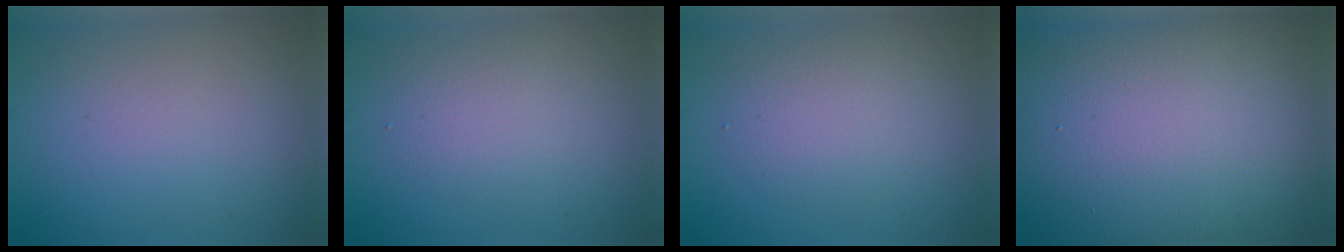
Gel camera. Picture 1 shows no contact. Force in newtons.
{"total": 2.2, "press": 2.2, "slide": 0.2}
{"total": 2.9, "press": 2.9, "slide": 0.3}
{"total": 23.2, "press": 23.2, "slide": 1.1}